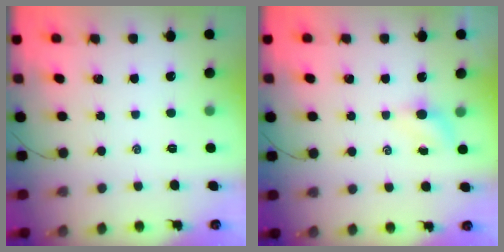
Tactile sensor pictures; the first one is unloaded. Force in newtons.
{"total": 3.5, "press": 3.3, "slide": 1.0}